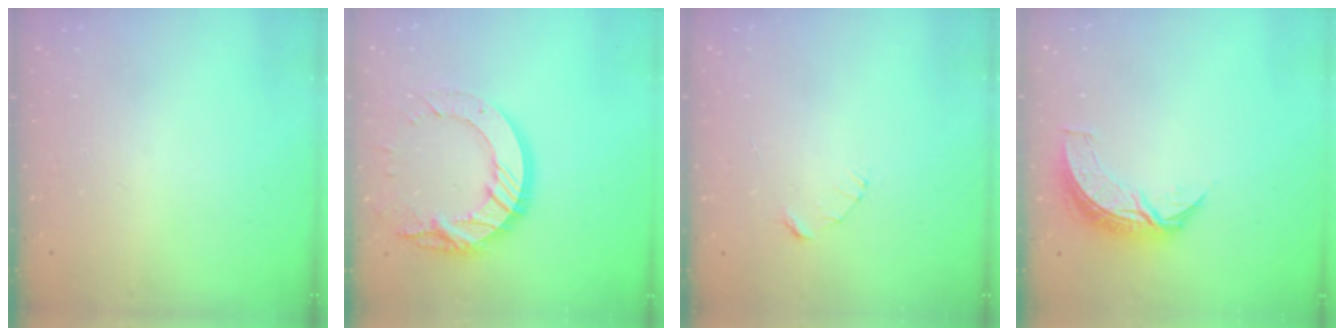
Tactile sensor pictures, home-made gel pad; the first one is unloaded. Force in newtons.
{"total": 15.9, "press": 15.8, "slide": 1.5}
{"total": 2.4, "press": 2.4, "slide": 0.2}
{"total": 8.0, "press": 8.0, "slide": 0.3}